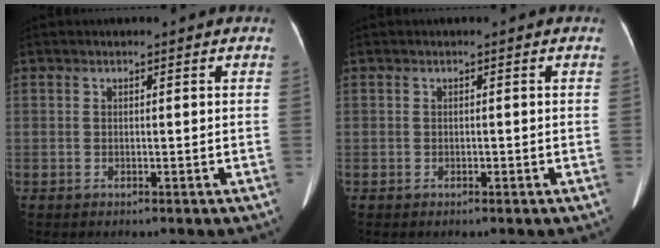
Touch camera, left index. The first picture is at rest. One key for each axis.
{"total": 0.0}